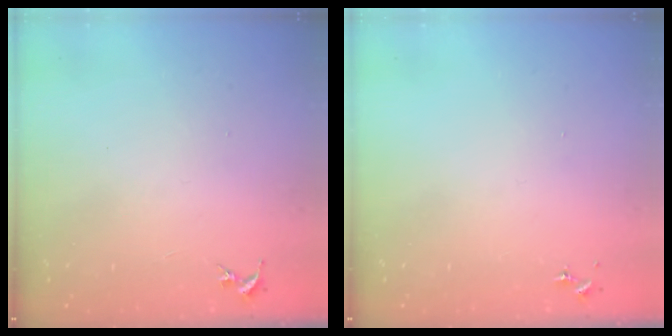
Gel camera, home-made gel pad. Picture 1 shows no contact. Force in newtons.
{"total": 0.0}